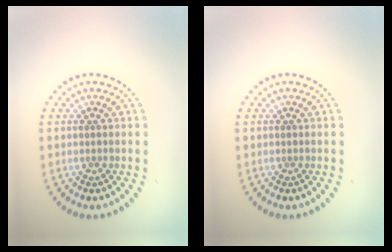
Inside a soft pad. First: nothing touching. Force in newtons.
{"total": 0.0}